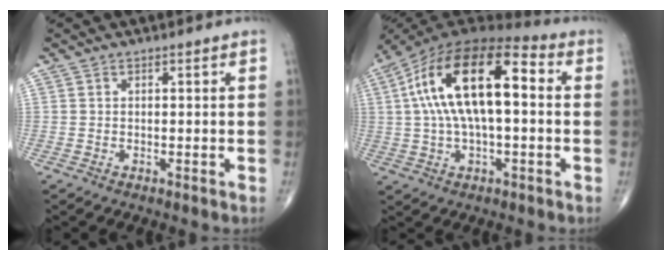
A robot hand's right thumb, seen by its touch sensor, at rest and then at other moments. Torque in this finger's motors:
{"motor_torque": [1.16, 3.84, 2.43, 0.34, 0.83]}